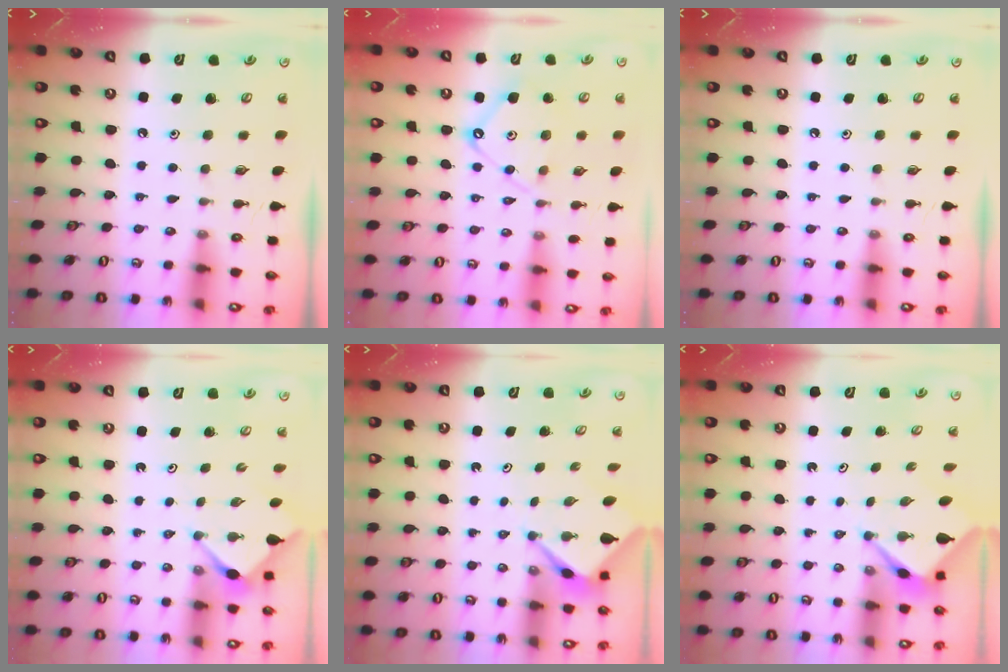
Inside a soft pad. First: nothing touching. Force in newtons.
{"total": 10.2, "press": 10.2, "slide": 0.9}
{"total": 0.0}
{"total": 2.8, "press": 2.8, "slide": 0.3}
{"total": 2.6, "press": 2.6, "slide": 0.1}
{"total": 2.6, "press": 2.6, "slide": 0.1}